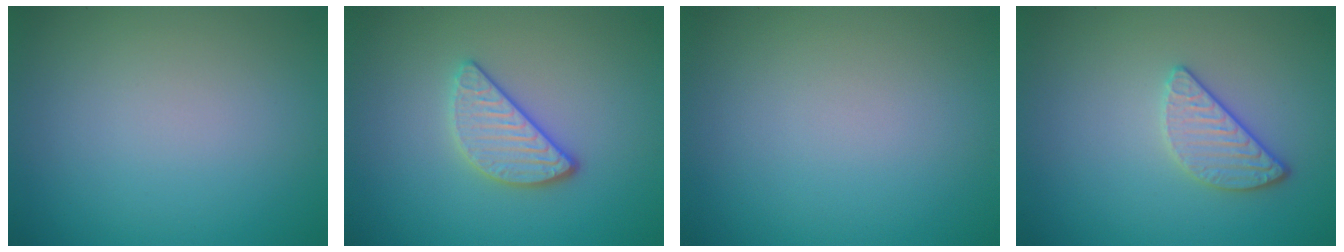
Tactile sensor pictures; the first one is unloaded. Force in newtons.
{"total": 3.1, "press": 2.8, "slide": 1.4}
{"total": 0.0}
{"total": 2.4, "press": 2.2, "slide": 0.9}